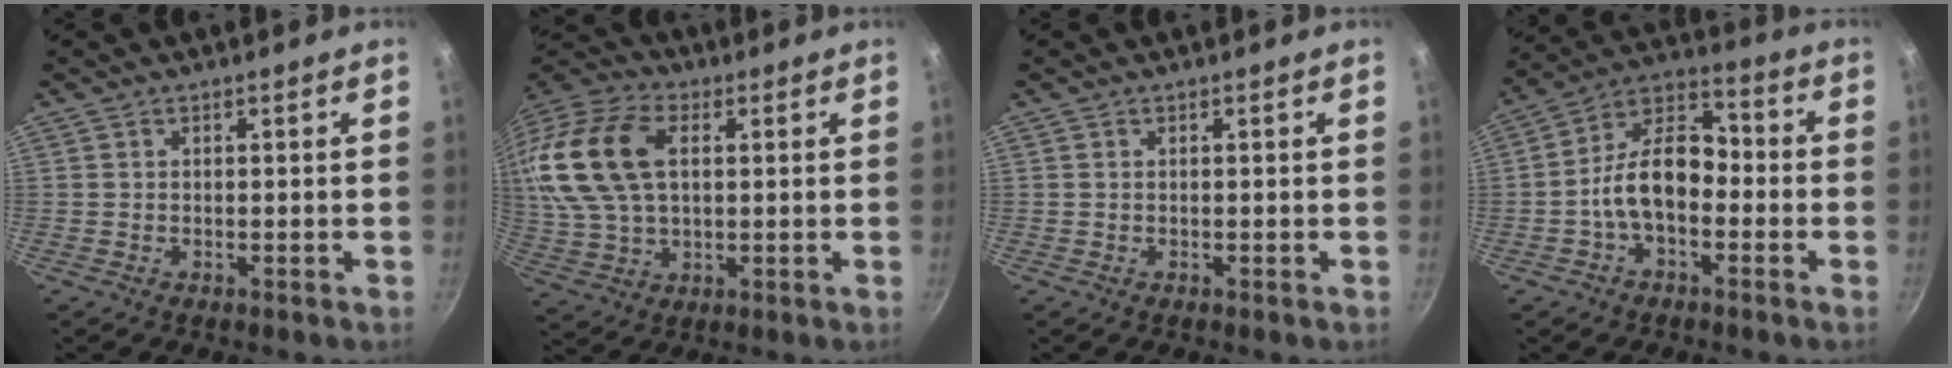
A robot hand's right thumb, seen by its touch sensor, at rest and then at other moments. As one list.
[{"total": 19.6, "force": [3.8, 12.5, 14.6], "torque": [-0.290, 0.015, 0.067]}, {"total": 0.0}, {"total": 12.5, "force": [-2.6, 7.7, 9.5], "torque": [-0.135, 0.053, -0.064]}]